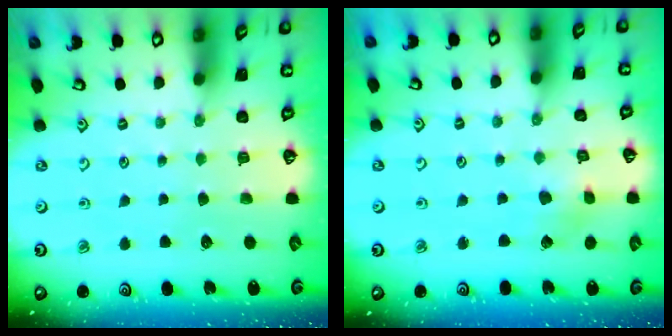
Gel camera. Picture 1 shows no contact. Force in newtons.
{"total": 3.1, "press": 3.1, "slide": 0.2}